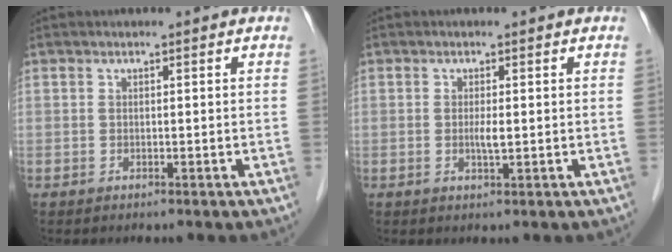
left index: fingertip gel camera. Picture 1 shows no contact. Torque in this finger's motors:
{"motor_torque": [0.34, 0.24, 0.04, 0.01]}